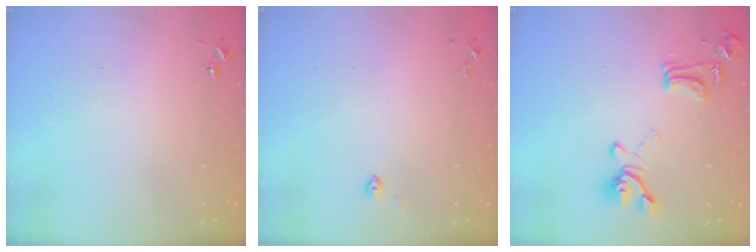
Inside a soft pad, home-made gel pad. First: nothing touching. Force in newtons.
{"total": 2.9, "press": 2.8, "slide": 1.0}
{"total": 15.0, "press": 14.9, "slide": 1.3}